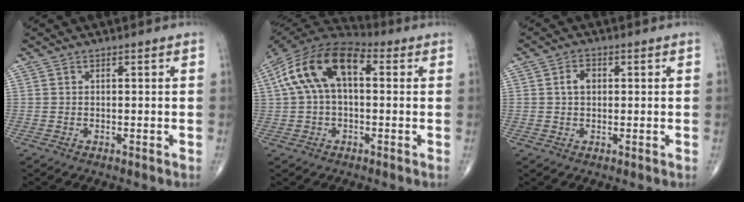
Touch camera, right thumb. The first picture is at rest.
{"total": 15.4, "force": [3.0, 8.4, 12.5], "torque": [-0.233, 0.043, 0.043]}
{"total": 3.0, "force": [0.5, 2.1, 2.1], "torque": [-0.035, 0.007, 0.008]}